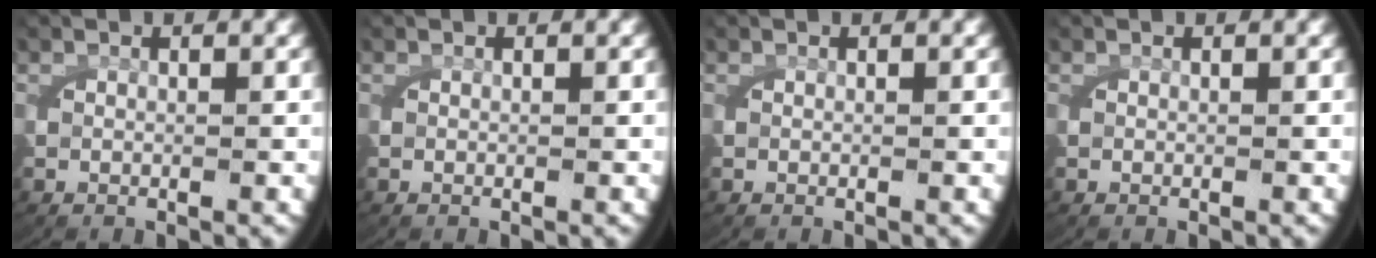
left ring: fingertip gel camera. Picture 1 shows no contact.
{"total": 0.0}
{"total": 0.0}
{"total": 0.0}